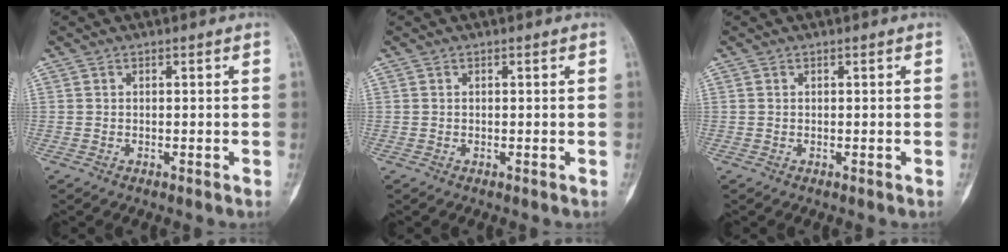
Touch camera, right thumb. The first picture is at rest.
{"total": 0.0}
{"total": 0.0}